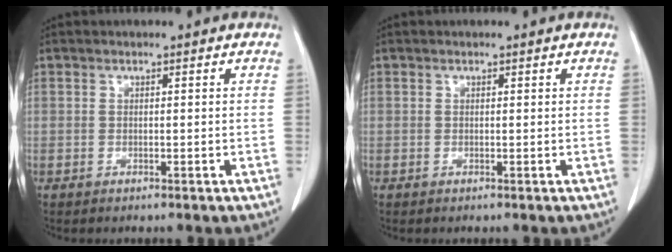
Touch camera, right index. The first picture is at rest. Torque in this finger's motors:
{"motor_torque": [0.11, 0.03, 0.04, 0.01]}